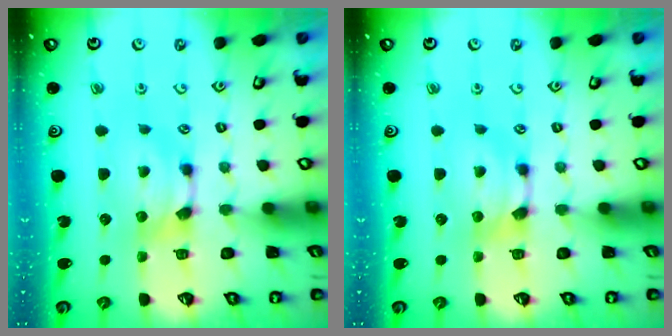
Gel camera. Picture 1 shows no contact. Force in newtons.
{"total": 0.0}